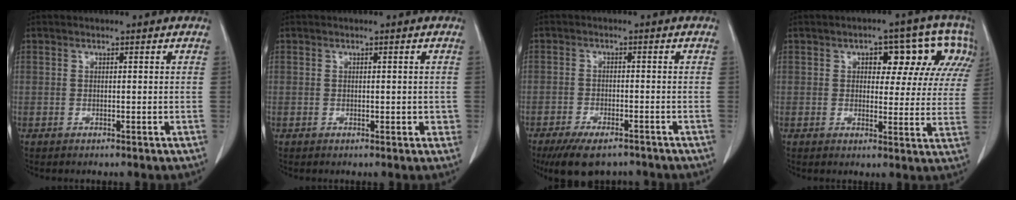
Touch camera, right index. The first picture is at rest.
{"total": 1.8, "force": [-0.1, 1.1, 1.4], "torque": [-0.015, 0.004, 0.000]}
{"total": 9.0, "force": [-7.0, 3.3, 4.6], "torque": [-0.071, -0.008, -0.107]}
{"total": 11.7, "force": [4.4, 5.6, 9.3], "torque": [-0.094, 0.036, 0.050]}